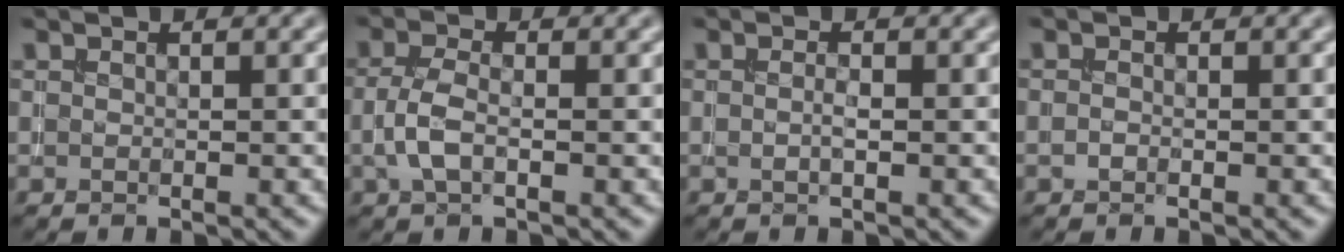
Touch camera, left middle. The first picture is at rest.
{"total": 2.6, "force": [-0.7, 1.2, 2.3], "torque": [-0.052, 0.004, -0.021]}
{"total": 1.0, "force": [-0.1, 0.2, 1.0], "torque": [-0.019, -0.002, -0.002]}
{"total": 0.5, "force": [-0.3, 0.2, 0.3], "torque": [-0.007, -0.002, -0.007]}